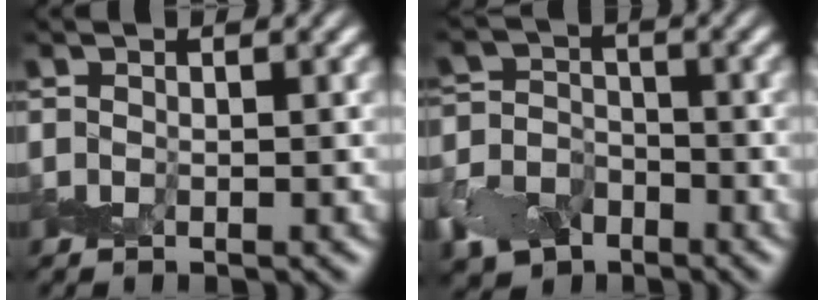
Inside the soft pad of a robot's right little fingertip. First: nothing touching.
{"total": 6.3, "force": [-3.9, 4.3, 2.4], "torque": [-0.039, -0.007, -0.074]}